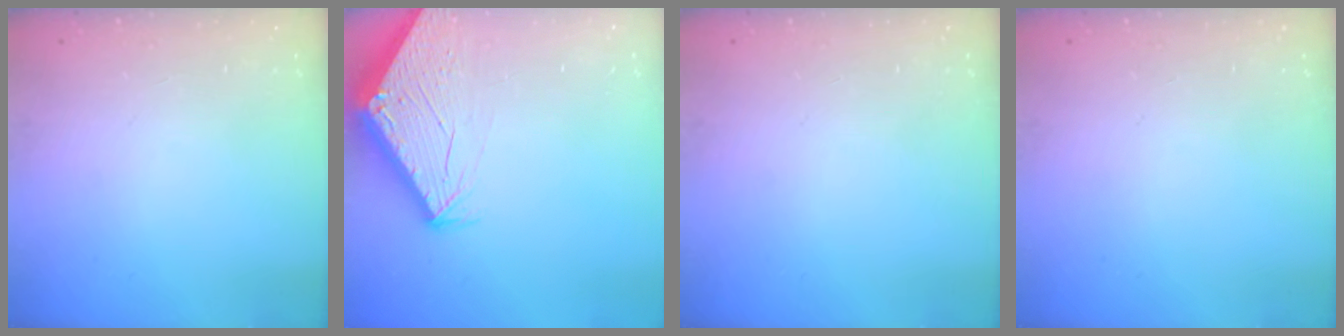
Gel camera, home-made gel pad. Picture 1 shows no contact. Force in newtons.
{"total": 3.3, "press": 3.3, "slide": 0.2}
{"total": 0.0}
{"total": 0.0}